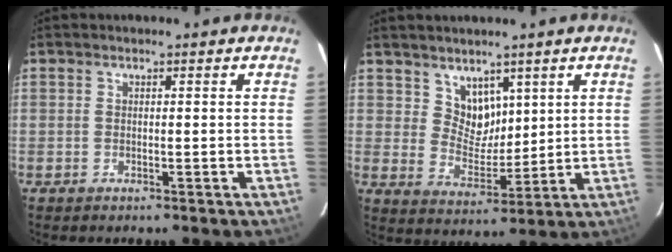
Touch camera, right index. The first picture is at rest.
{"total": 6.1, "force": [3.9, 4.4, 1.9], "torque": [-0.023, 0.000, 0.079]}